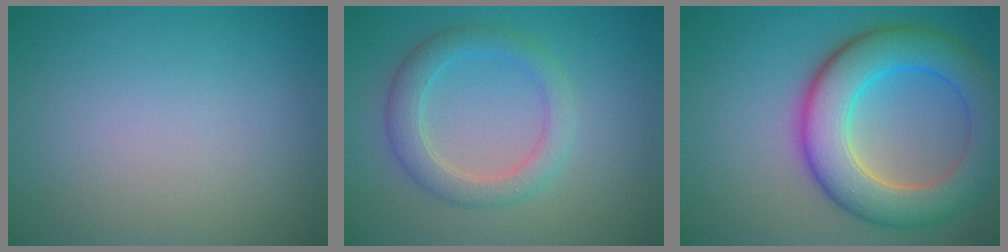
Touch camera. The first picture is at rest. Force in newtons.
{"total": 3.4, "press": 3.4, "slide": 0.3}
{"total": 8.8, "press": 8.8, "slide": 0.4}